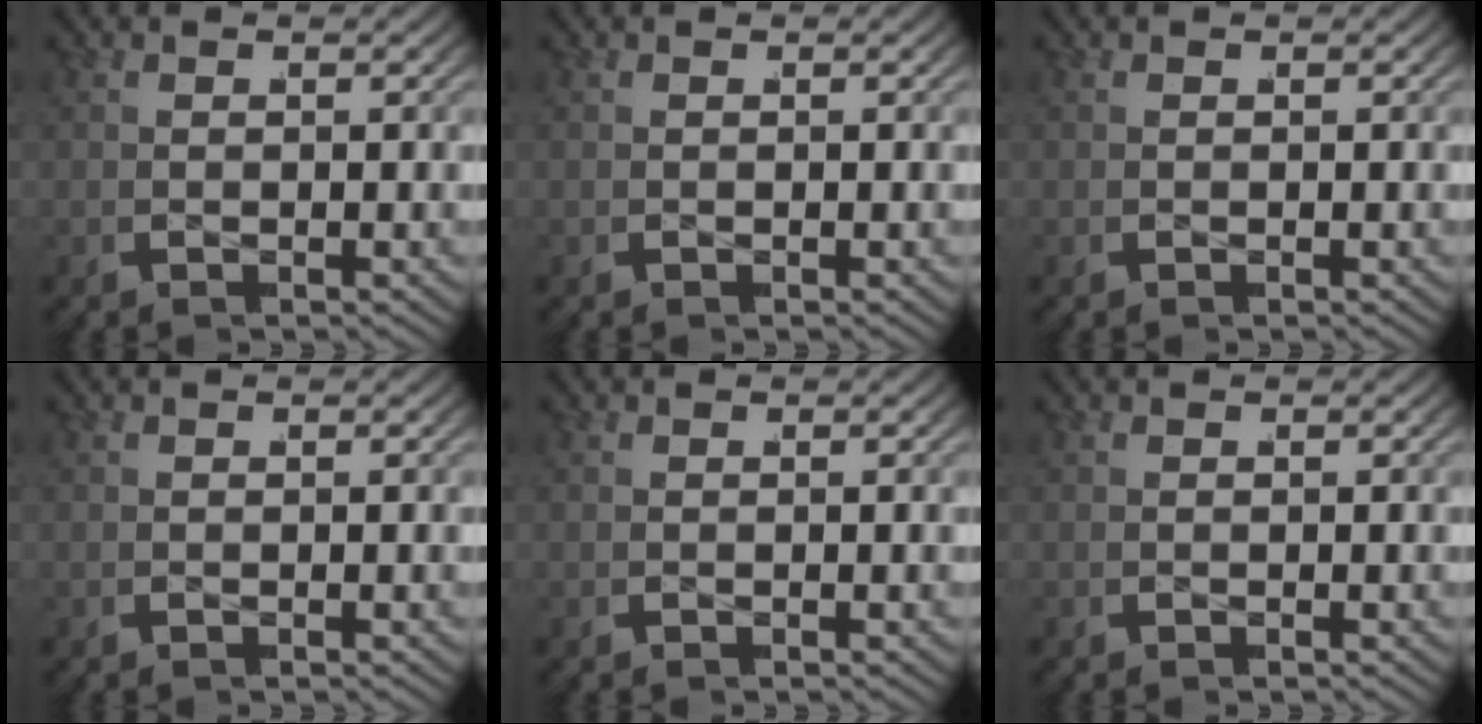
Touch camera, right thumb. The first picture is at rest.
{"total": 0.0}
{"total": 0.0}
{"total": 0.0}
{"total": 0.0}
{"total": 0.0}